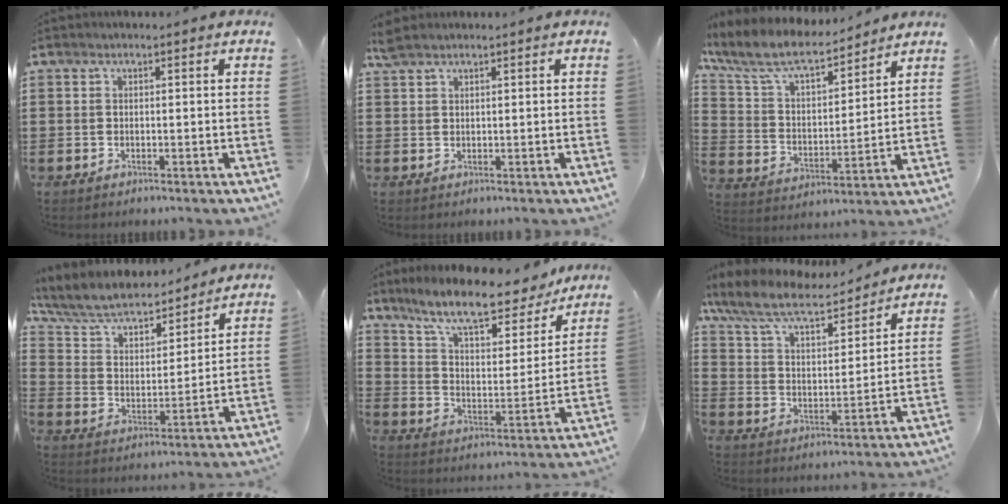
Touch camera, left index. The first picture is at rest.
{"total": 1.9, "force": [1.6, 0.5, 1.1], "torque": [-0.024, 0.002, 0.029]}
{"total": 8.8, "force": [7.7, 2.2, 3.7], "torque": [-0.107, -0.043, 0.132]}
{"total": 6.4, "force": [5.7, 1.6, 2.4], "torque": [-0.073, -0.037, 0.093]}
{"total": 10.9, "force": [9.3, 1.7, 5.4], "torque": [-0.131, -0.050, 0.159]}
{"total": 8.9, "force": [7.7, 2.0, 4.1], "torque": [-0.110, -0.038, 0.131]}